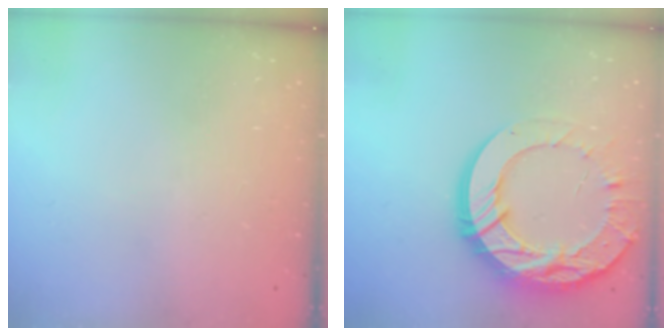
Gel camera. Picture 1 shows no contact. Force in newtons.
{"total": 25.1, "press": 25.0, "slide": 2.3}